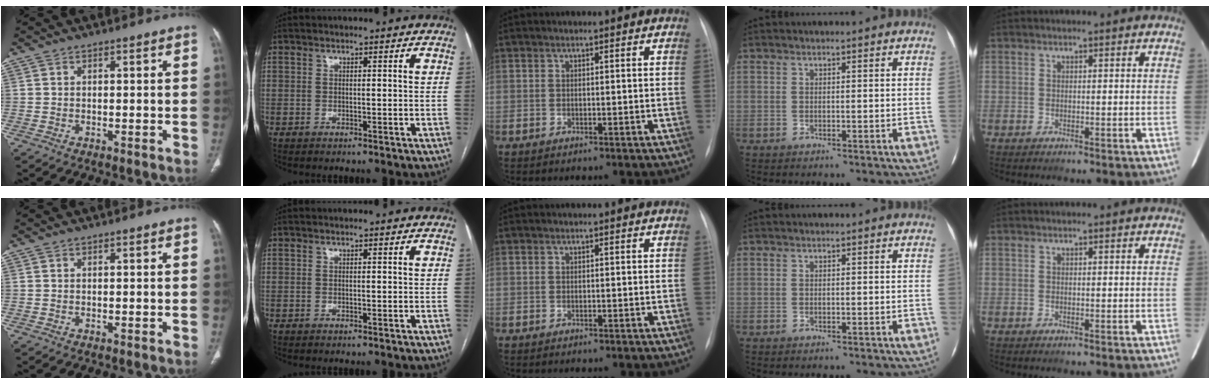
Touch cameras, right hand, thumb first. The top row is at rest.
{}